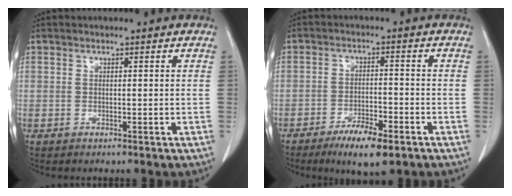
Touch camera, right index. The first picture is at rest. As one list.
[{"total": 7.2, "force": [-4.6, 1.6, 5.3], "torque": [-0.094, -0.009, -0.072]}]